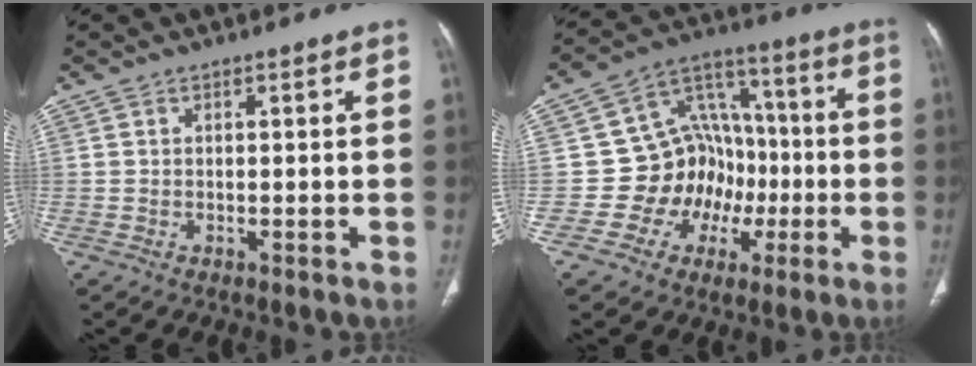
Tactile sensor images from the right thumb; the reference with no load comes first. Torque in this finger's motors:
{"motor_torque": [-0.25, 0.57, 0.23, 0.33, -0.02]}